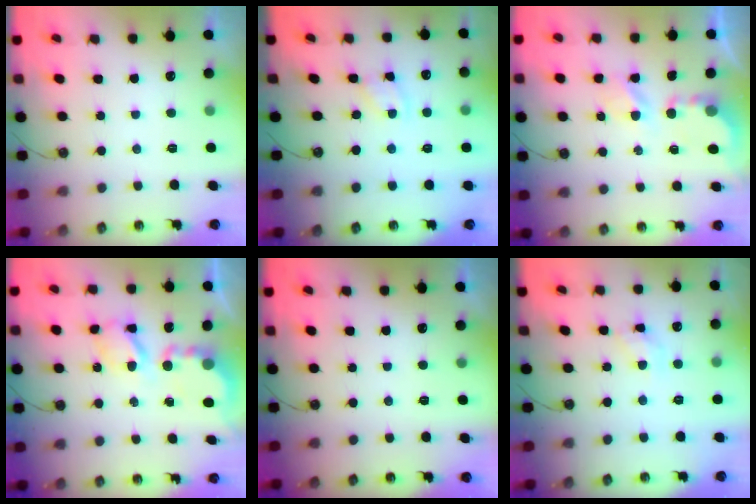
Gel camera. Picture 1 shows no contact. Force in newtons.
{"total": 1.7, "press": 1.7, "slide": 0.3}
{"total": 5.9, "press": 5.9, "slide": 0.6}
{"total": 6.8, "press": 6.8, "slide": 0.3}
{"total": 0.0}
{"total": 7.3, "press": 7.3, "slide": 0.4}